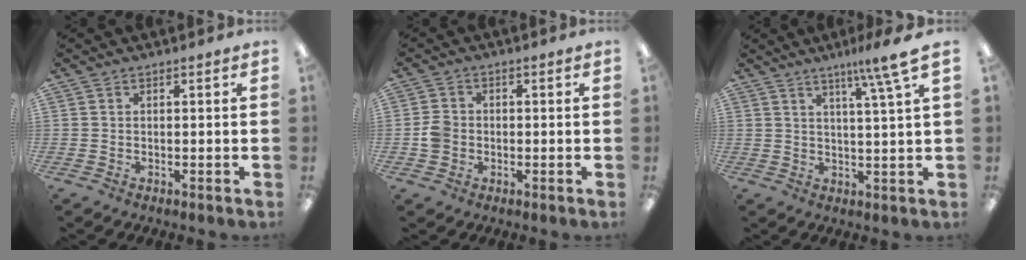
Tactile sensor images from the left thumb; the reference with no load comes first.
{"total": 4.6, "force": [-0.7, 4.2, 1.8], "torque": [-0.025, 0.008, -0.013]}
{"total": 7.9, "force": [5.4, -0.7, 5.8], "torque": [-0.095, -0.032, 0.083]}